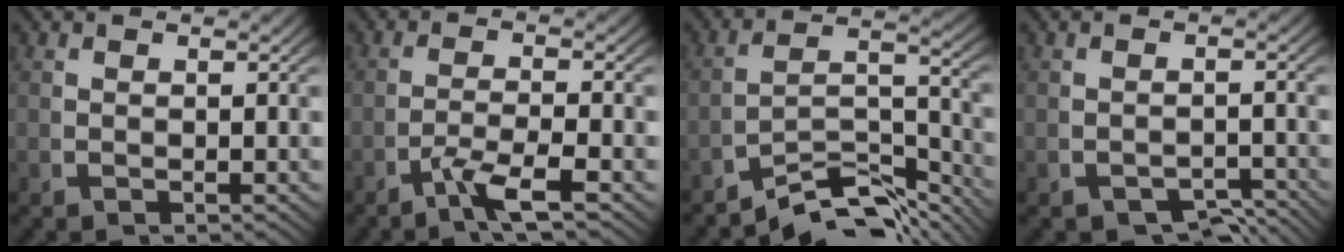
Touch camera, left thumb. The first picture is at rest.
{"total": 3.1, "force": [-1.7, 0.4, 2.6], "torque": [-0.055, -0.002, -0.031]}
{"total": 9.0, "force": [-5.8, 4.0, 5.6], "torque": [-0.093, -0.028, -0.080]}
{"total": 3.6, "force": [-3.0, 1.5, 1.4], "torque": [-0.006, -0.013, -0.042]}